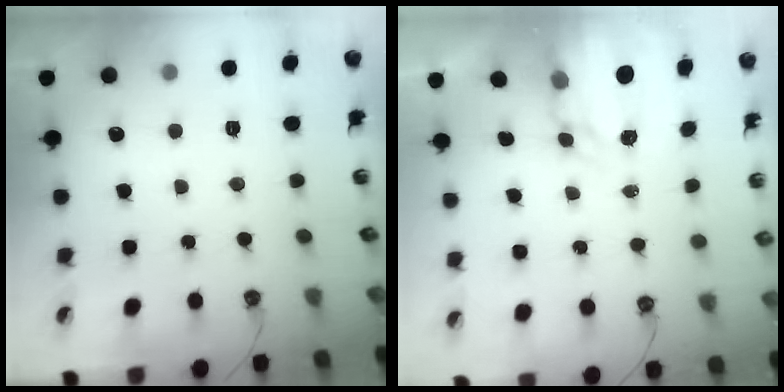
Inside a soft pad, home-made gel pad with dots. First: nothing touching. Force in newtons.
{"total": 4.0, "press": 3.9, "slide": 0.3}